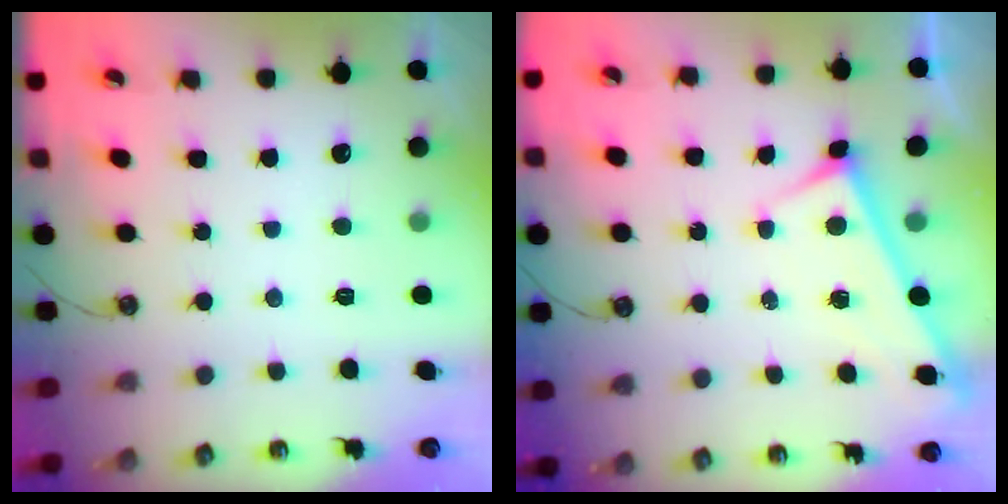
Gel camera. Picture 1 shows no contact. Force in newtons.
{"total": 3.2, "press": 3.1, "slide": 0.3}